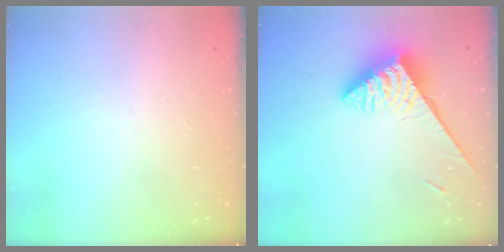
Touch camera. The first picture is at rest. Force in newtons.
{"total": 4.9, "press": 4.9, "slide": 0.8}